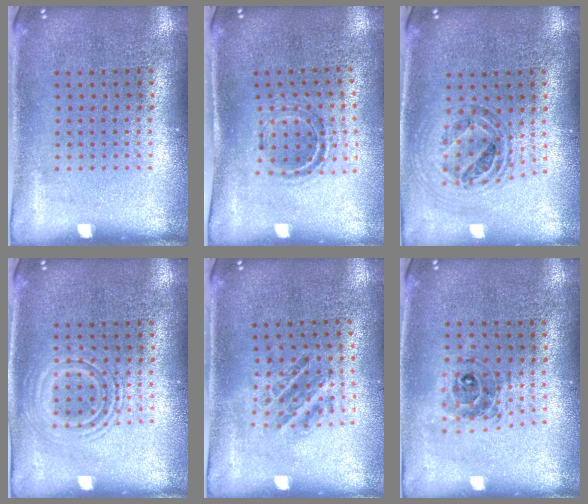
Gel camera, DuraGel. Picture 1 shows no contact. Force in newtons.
{"total": 1.0, "press": 0.9, "slide": 0.3}
{"total": 1.0, "press": 1.0, "slide": 0.1}
{"total": 2.7, "press": 2.7, "slide": 0.4}
{"total": 1.0, "press": 1.0, "slide": 0.2}
{"total": 0.7, "press": 0.7, "slide": 0.2}